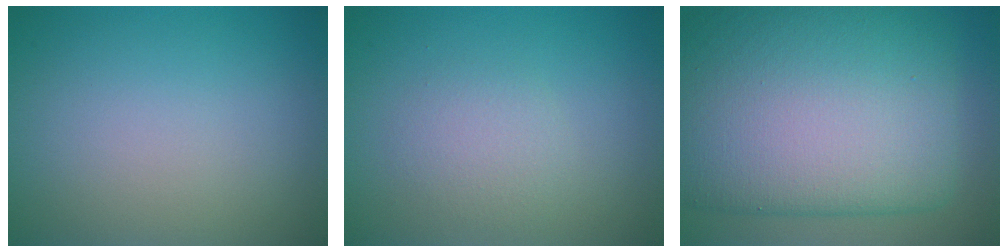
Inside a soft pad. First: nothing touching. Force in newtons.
{"total": 2.0, "press": 2.0, "slide": 0.2}
{"total": 15.1, "press": 15.1, "slide": 0.4}